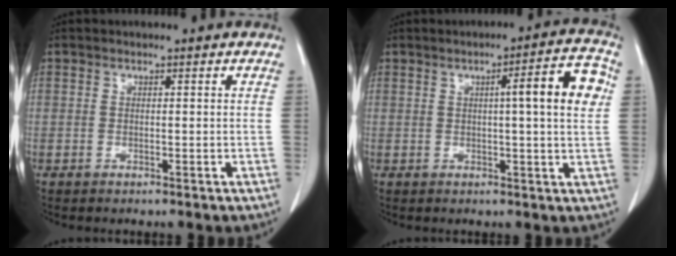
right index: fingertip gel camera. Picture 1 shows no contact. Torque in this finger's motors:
{"motor_torque": [0.52, 0.37, 0.36, 0.07]}